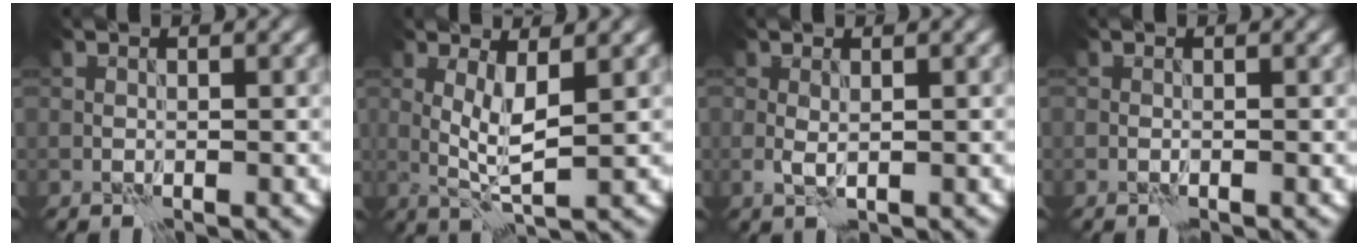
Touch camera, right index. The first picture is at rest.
{"total": 3.4, "force": [0.6, 0.8, 3.2], "torque": [-0.064, -0.005, 0.016]}
{"total": 1.2, "force": [0.1, 0.5, 1.1], "torque": [-0.026, 0.000, 0.002]}
{"total": 0.0}